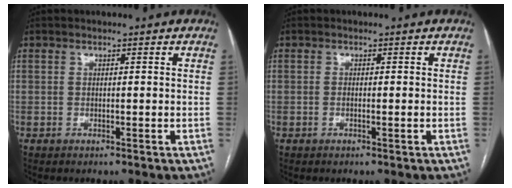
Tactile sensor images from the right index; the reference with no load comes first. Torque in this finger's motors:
{"motor_torque": [-0.25, 0.34, -0.03, -0.01]}